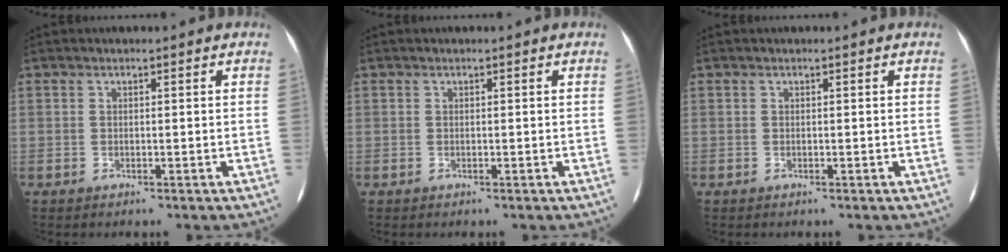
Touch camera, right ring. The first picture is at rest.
{"total": 0.0}
{"total": 0.0}